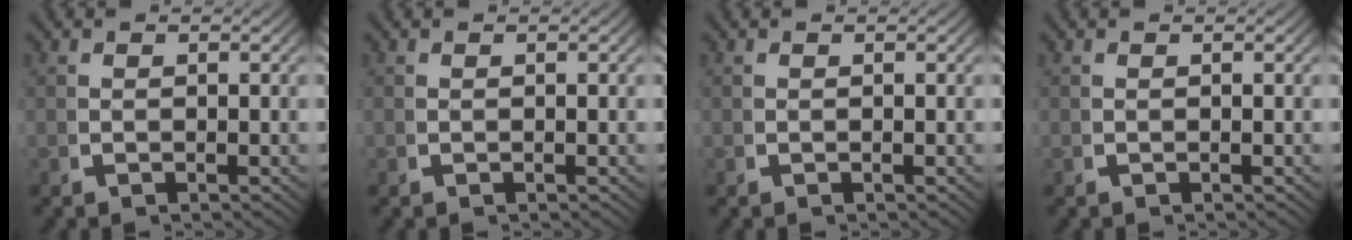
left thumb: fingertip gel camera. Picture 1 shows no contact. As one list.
[{"total": 0.0}, {"total": 0.0}, {"total": 0.0}]